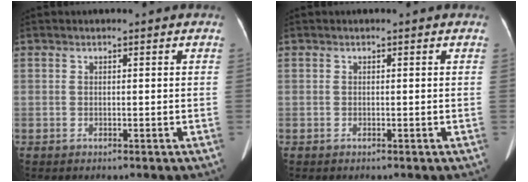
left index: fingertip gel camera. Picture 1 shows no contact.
{"total": 0.0}